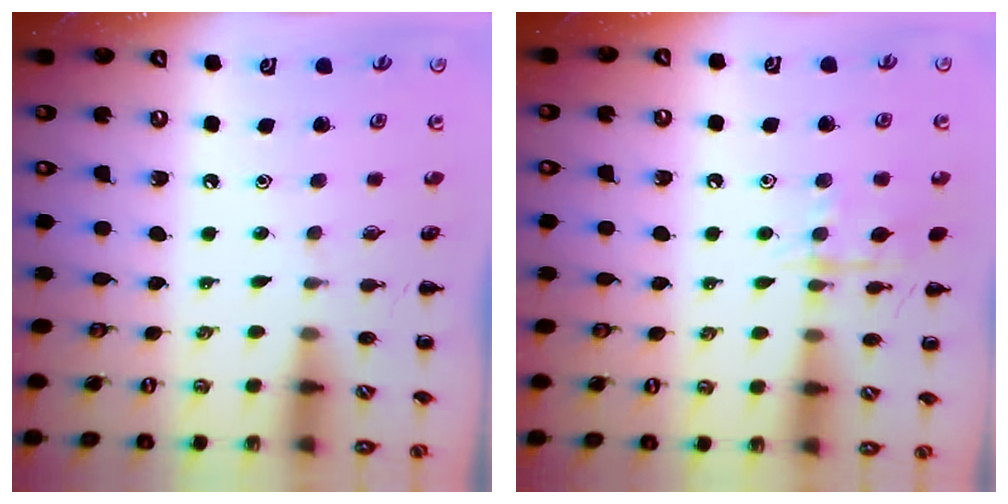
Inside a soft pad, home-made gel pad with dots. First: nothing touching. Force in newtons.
{"total": 9.7, "press": 9.7, "slide": 0.5}